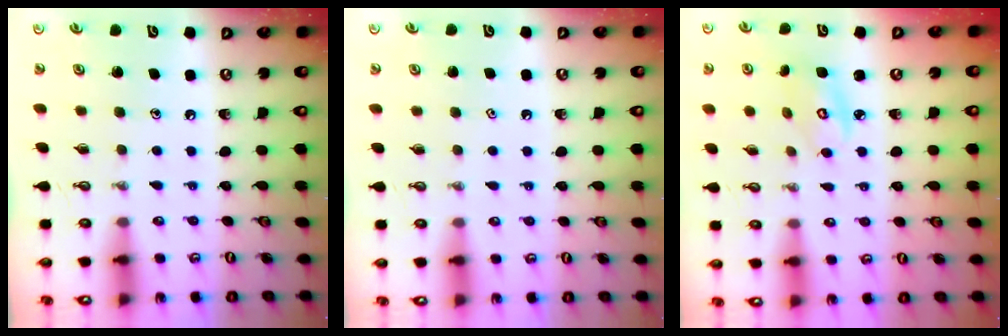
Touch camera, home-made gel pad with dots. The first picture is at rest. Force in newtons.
{"total": 0.9, "press": 0.7, "slide": 0.5}
{"total": 4.5, "press": 4.4, "slide": 0.2}